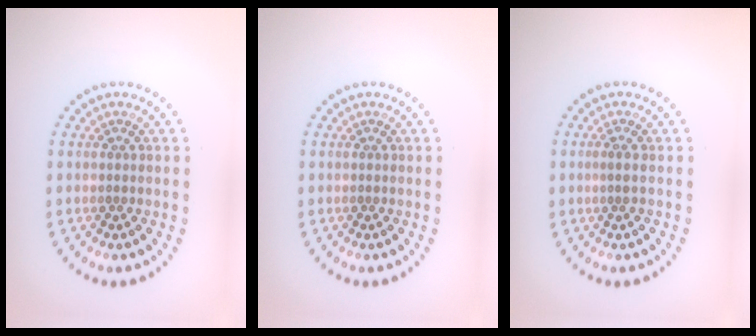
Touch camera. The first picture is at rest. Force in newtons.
{"total": 0.0}
{"total": 0.6, "press": 0.3, "slide": 0.5}